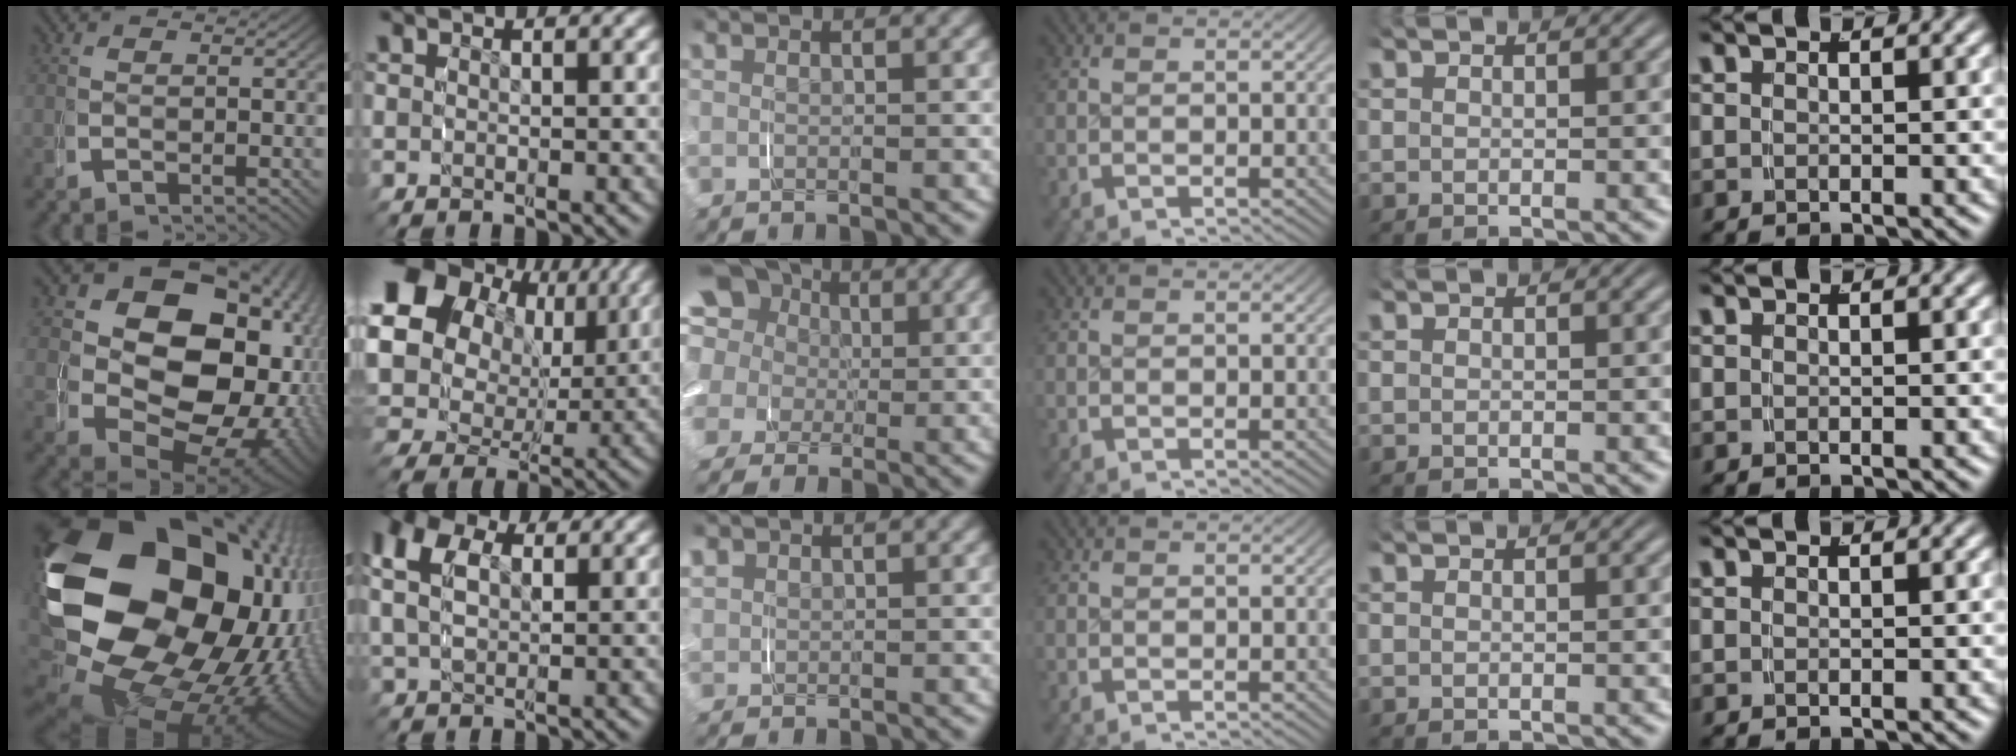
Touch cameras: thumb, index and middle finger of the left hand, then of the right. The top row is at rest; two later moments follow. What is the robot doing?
{"motion": "grasp_and_lifting", "object": "shoes"}